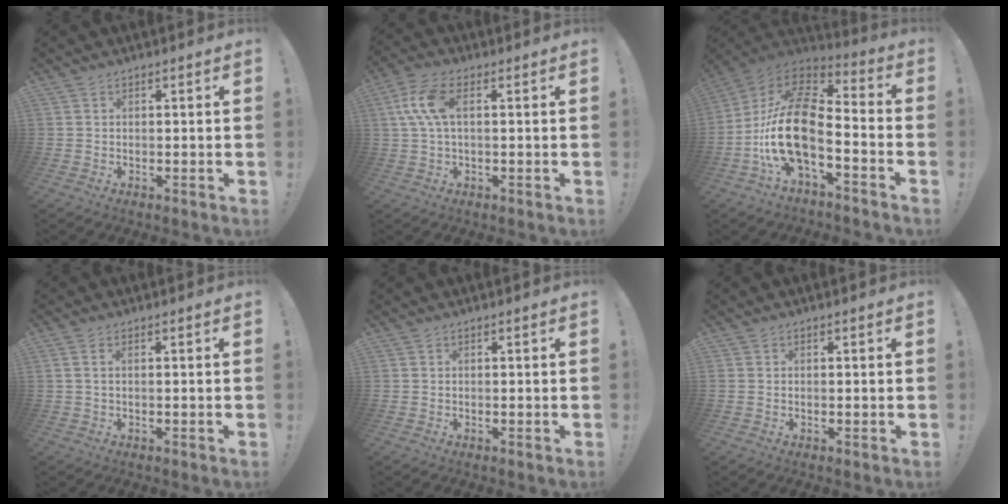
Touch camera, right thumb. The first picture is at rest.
{"total": 9.1, "force": [1.4, 3.9, 8.1], "torque": [-0.169, 0.002, 0.031]}
{"total": 18.9, "force": [-5.4, 8.9, 15.8], "torque": [-0.326, 0.017, -0.092]}
{"total": 1.7, "force": [0.0, -0.3, 1.7], "torque": [-0.032, -0.002, 0.000]}
{"total": 0.0}
{"total": 0.0}